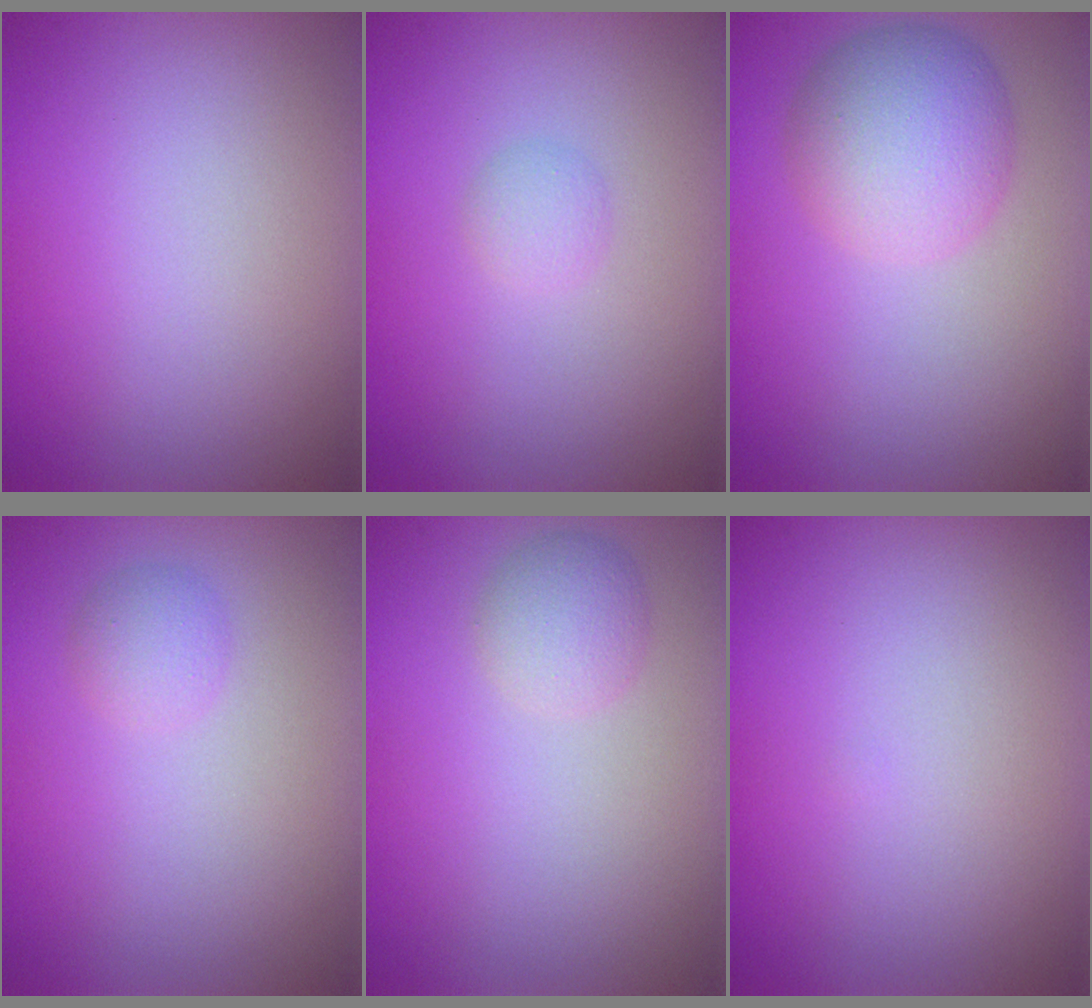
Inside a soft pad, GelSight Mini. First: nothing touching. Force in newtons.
{"total": 1.0, "press": 1.0, "slide": 0.0}
{"total": 4.9, "press": 4.9, "slide": 0.1}
{"total": 1.3, "press": 1.3, "slide": 0.0}
{"total": 1.8, "press": 1.8, "slide": 0.1}
{"total": 0.0}